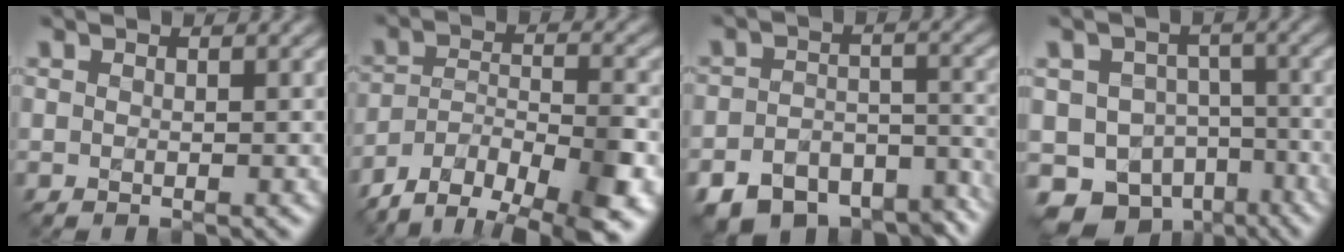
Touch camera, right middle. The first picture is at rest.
{"total": 10.2, "force": [-7.2, 4.1, 5.9], "torque": [-0.101, -0.004, -0.121]}
{"total": 11.1, "force": [-8.6, 6.0, 3.6], "torque": [-0.060, -0.023, -0.103]}
{"total": 9.3, "force": [-5.6, 6.5, 3.4], "torque": [-0.040, -0.004, -0.079]}